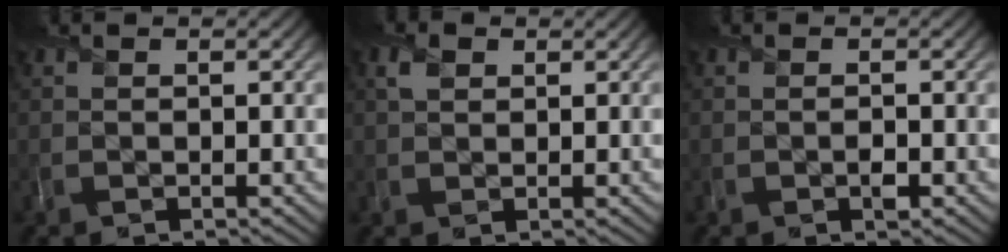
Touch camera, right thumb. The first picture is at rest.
{"total": 1.7, "force": [0.8, 1.2, 0.8], "torque": [-0.024, 0.004, 0.015]}
{"total": 0.8, "force": [-0.5, 0.4, 0.5], "torque": [-0.009, -0.003, -0.008]}